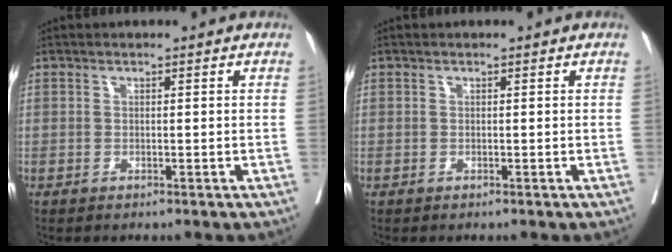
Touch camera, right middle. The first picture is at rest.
{"total": 0.0}